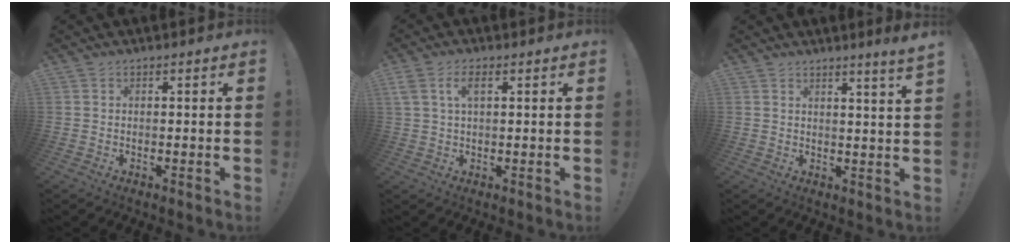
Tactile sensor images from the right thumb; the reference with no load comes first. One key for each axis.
{"total": 5.0, "fx": 1.8, "fy": 2.2, "fz": 4.1, "tx": -0.074, "ty": 0.005, "tz": 0.033}
{"total": 3.8, "fx": 2.5, "fy": -1.4, "fz": 2.5, "tx": -0.032, "ty": -0.024, "tz": 0.037}